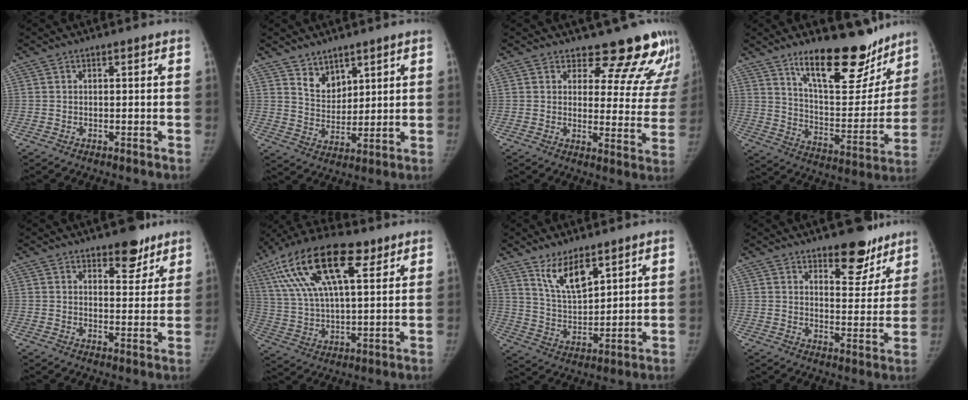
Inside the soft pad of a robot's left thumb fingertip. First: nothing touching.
{"total": 6.1, "force": [4.3, 3.7, 2.2], "torque": [-0.011, -0.038, 0.087]}
{"total": 14.3, "force": [12.9, 4.9, 3.8], "torque": [0.008, -0.112, 0.139]}
{"total": 20.7, "force": [15.0, 7.8, 11.9], "torque": [-0.121, -0.101, 0.236]}
{"total": 7.0, "force": [5.1, 3.3, 3.5], "torque": [-0.013, -0.031, 0.071]}
{"total": 22.2, "force": [10.6, 9.2, 17.1], "torque": [-0.317, -0.002, 0.192]}
{"total": 9.2, "force": [6.0, 3.6, 5.9], "torque": [-0.090, -0.041, 0.122]}
{"total": 10.2, "force": [7.6, 4.6, 5.1], "torque": [-0.025, -0.052, 0.111]}